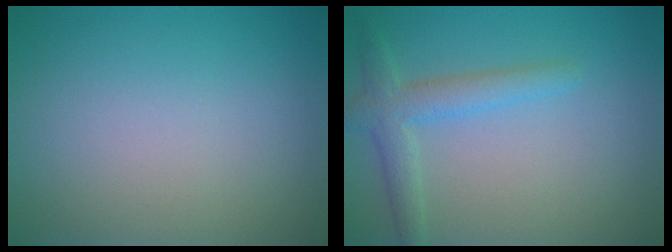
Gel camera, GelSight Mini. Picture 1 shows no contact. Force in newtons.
{"total": 2.9, "press": 2.9, "slide": 0.2}